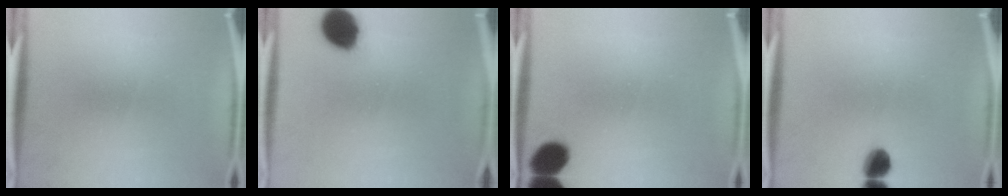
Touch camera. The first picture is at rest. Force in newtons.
{"total": 11.0}
{"total": 8.0}
{"total": 4.7}